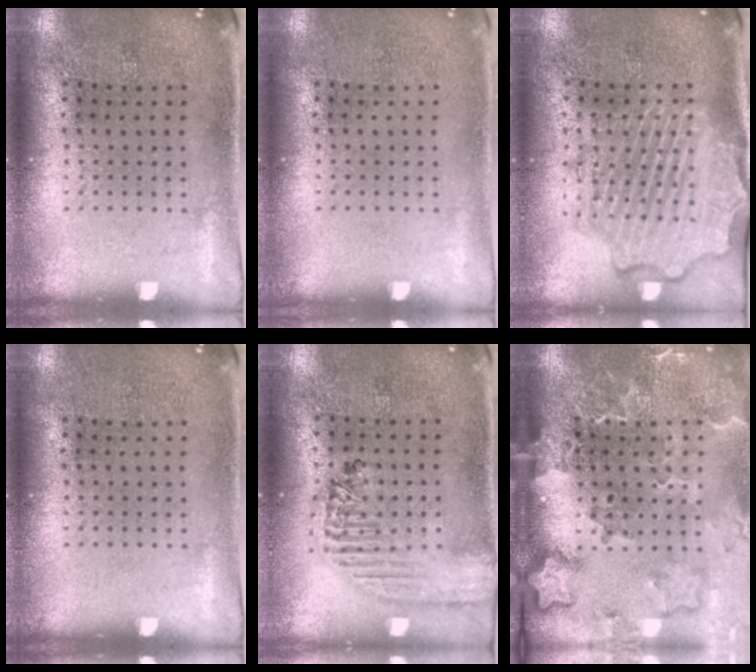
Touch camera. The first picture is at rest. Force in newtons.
{"total": 0.0}
{"total": 3.4, "press": 3.4, "slide": 0.4}
{"total": 0.0}
{"total": 1.8, "press": 1.6, "slide": 0.7}
{"total": 3.2, "press": 2.3, "slide": 2.1}